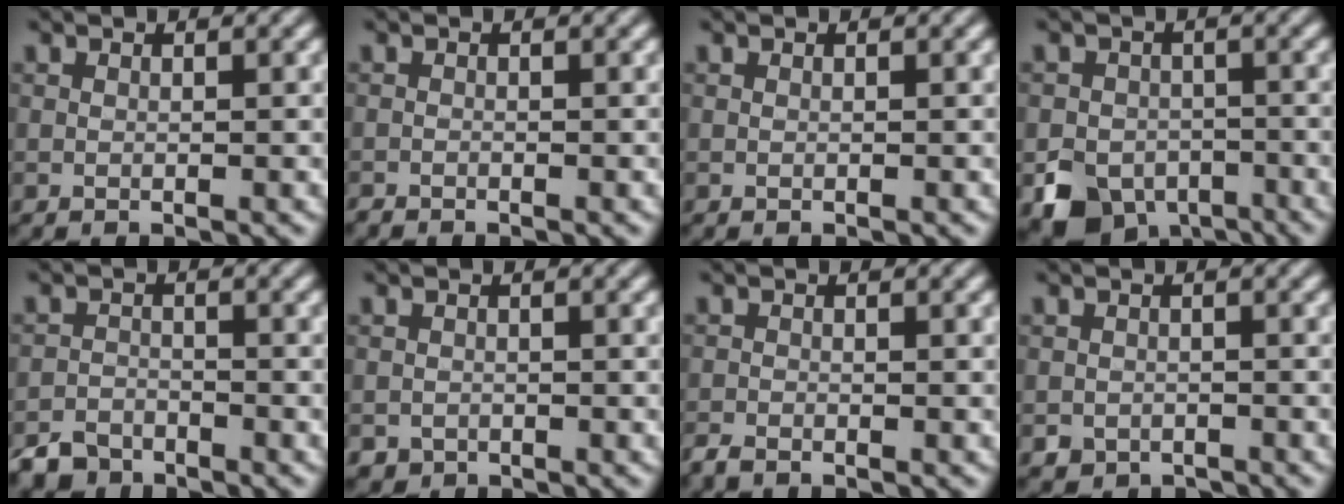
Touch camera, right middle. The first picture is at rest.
{"total": 0.8, "force": [-0.8, 0.2, 0.0], "torque": [-0.001, -0.002, -0.018]}
{"total": 0.0}
{"total": 6.6, "force": [-3.7, 5.0, 2.3], "torque": [-0.030, -0.013, -0.066]}
{"total": 4.0, "force": [-3.6, 1.7, 0.6], "torque": [-0.005, -0.005, -0.065]}
{"total": 1.0, "force": [-0.6, 0.8, -0.1], "torque": [0.011, -0.002, -0.015]}
{"total": 1.4, "force": [-1.3, 0.4, 0.4], "torque": [-0.010, -0.002, -0.032]}
{"total": 1.8, "force": [-1.2, 1.3, 0.2], "torque": [0.005, -0.005, -0.025]}